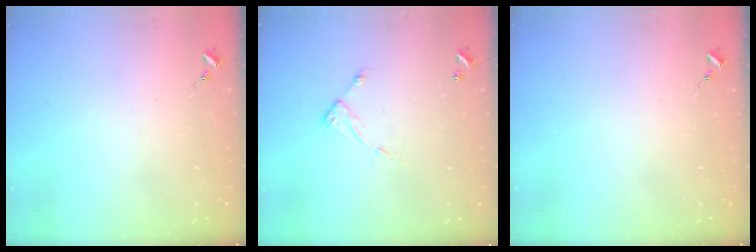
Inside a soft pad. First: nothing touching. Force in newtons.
{"total": 4.9, "press": 4.8, "slide": 0.3}
{"total": 0.0}